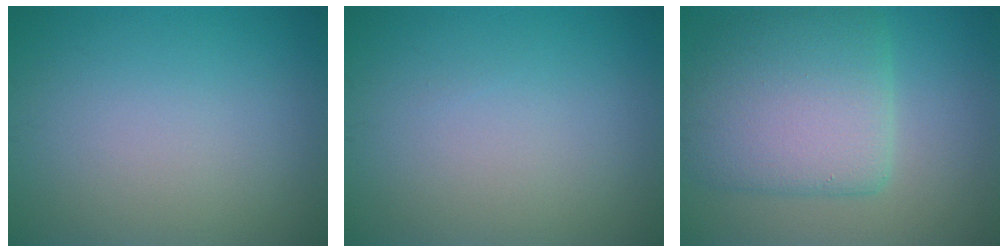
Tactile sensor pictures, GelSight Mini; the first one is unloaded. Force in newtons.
{"total": 0.0}
{"total": 7.7, "press": 7.6, "slide": 0.5}